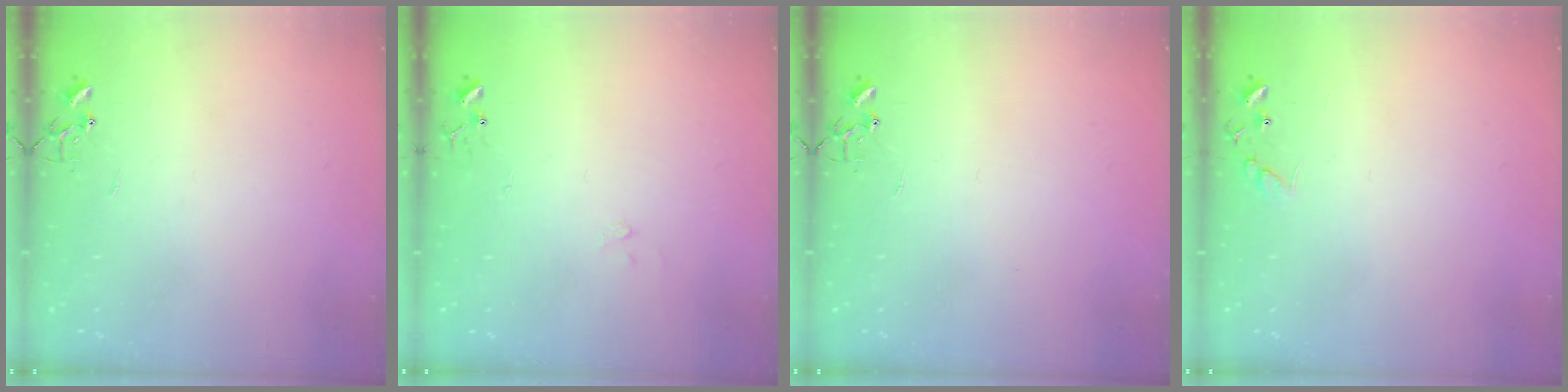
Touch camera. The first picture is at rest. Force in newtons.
{"total": 7.6, "press": 7.6, "slide": 0.5}
{"total": 0.0}
{"total": 8.9, "press": 8.9, "slide": 0.5}